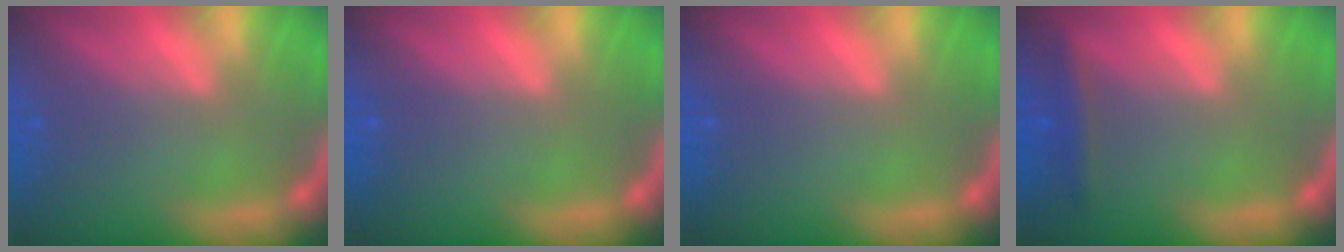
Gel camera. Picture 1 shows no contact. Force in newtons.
{"total": 0.0}
{"total": 0.0}
{"total": 1.9}